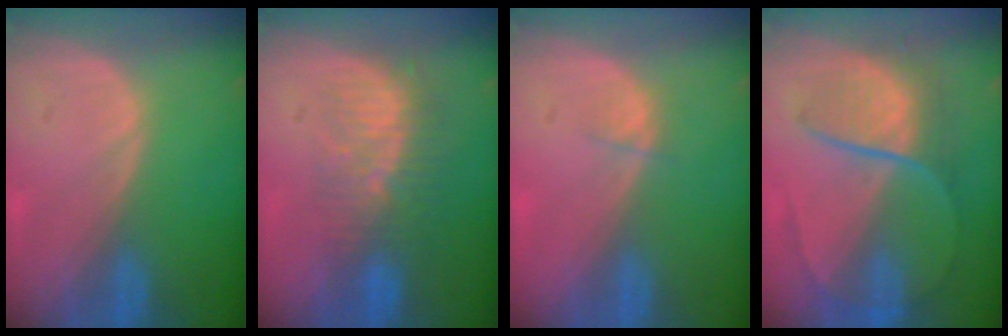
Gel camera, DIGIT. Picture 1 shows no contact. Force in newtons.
{"total": 8.5, "press": 7.6, "slide": 3.9}
{"total": 1.1, "press": 1.0, "slide": 0.4}
{"total": 8.2, "press": 7.3, "slide": 3.7}